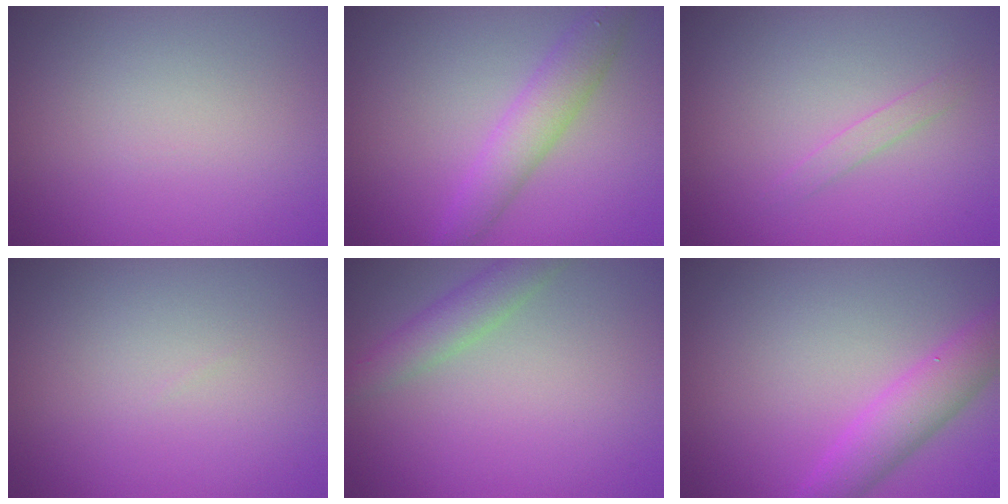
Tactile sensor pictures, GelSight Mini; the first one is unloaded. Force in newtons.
{"total": 3.0, "press": 3.0, "slide": 0.1}
{"total": 1.0, "press": 1.0, "slide": 0.0}
{"total": 0.0}
{"total": 2.5, "press": 2.5, "slide": 0.2}
{"total": 3.9, "press": 3.9, "slide": 0.2}